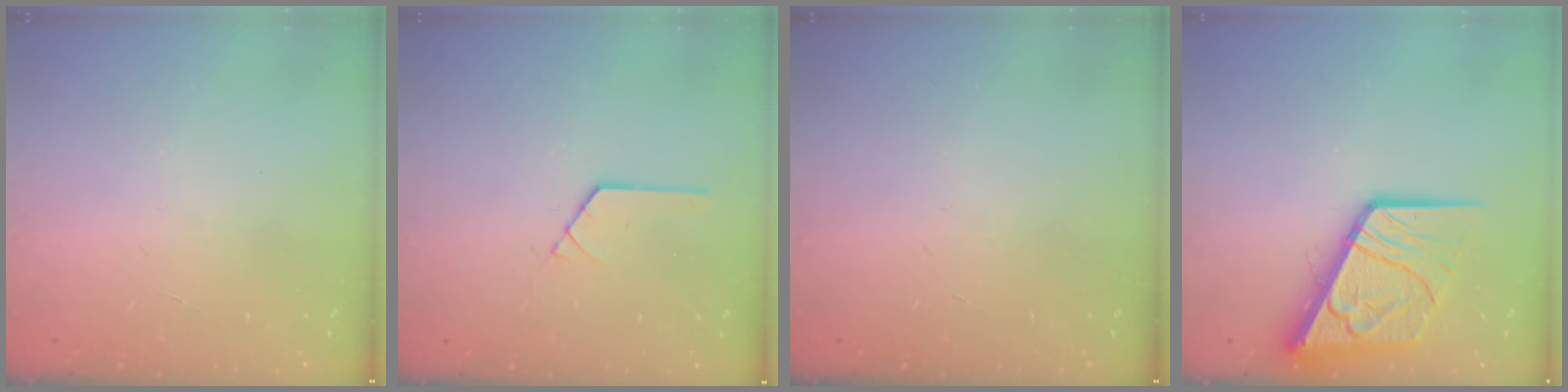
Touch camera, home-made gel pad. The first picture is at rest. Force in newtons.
{"total": 1.3, "press": 1.3, "slide": 0.1}
{"total": 0.0}
{"total": 16.8, "press": 16.7, "slide": 2.0}